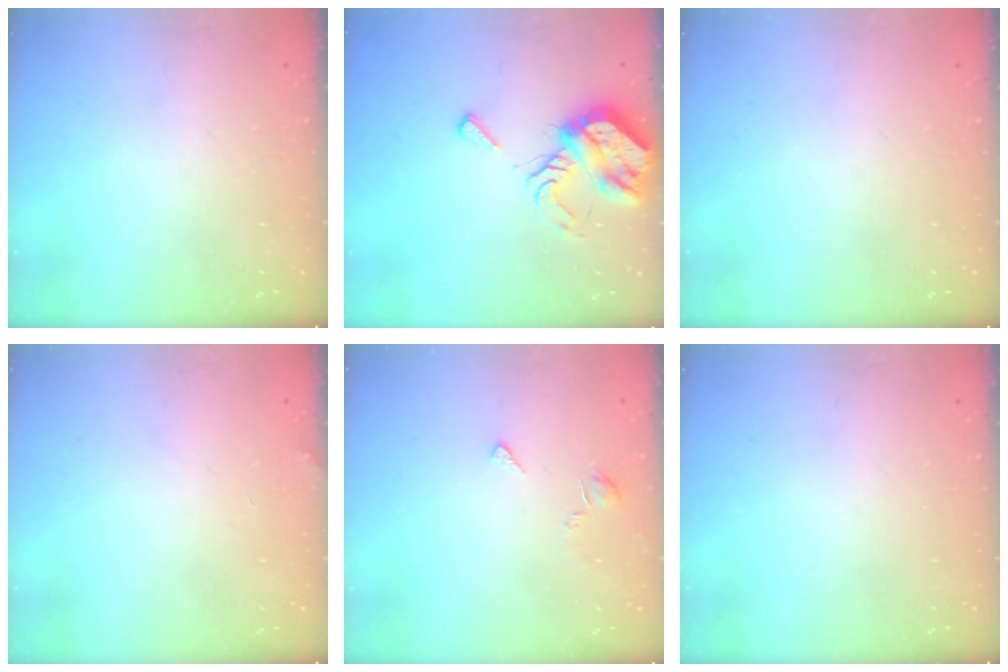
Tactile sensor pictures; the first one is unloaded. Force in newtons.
{"total": 9.4, "press": 9.4, "slide": 1.1}
{"total": 0.0}
{"total": 2.0, "press": 2.0, "slide": 0.2}
{"total": 3.0, "press": 3.0, "slide": 0.2}
{"total": 0.0}